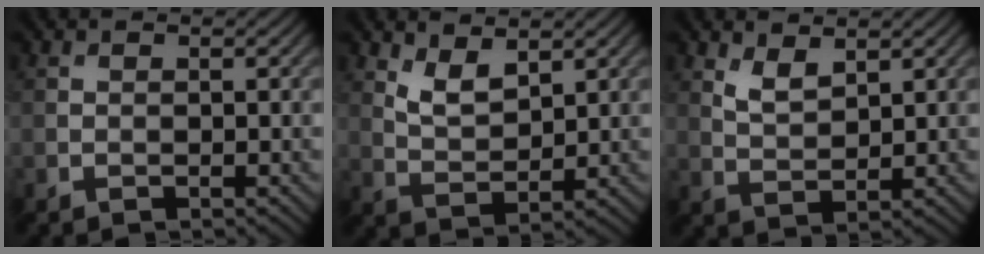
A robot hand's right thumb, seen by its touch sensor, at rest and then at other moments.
{"total": 4.1, "force": [2.6, 1.8, 2.6], "torque": [-0.061, -0.011, 0.056]}
{"total": 3.0, "force": [2.0, 1.3, 1.8], "torque": [-0.044, -0.008, 0.045]}